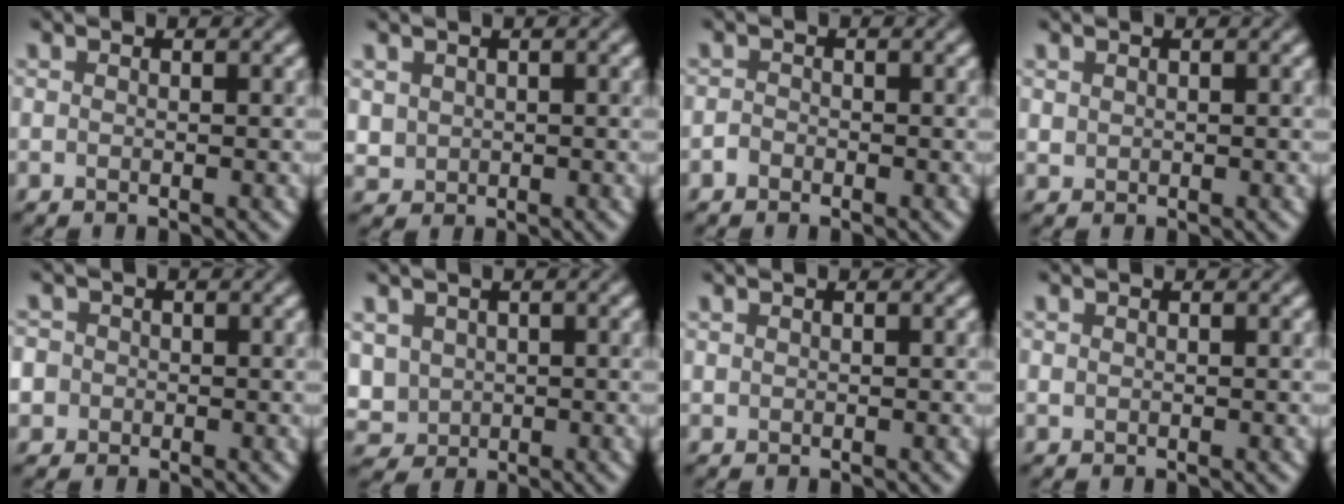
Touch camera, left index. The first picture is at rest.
{"total": 1.3, "force": [0.4, 1.2, -0.1], "torque": [0.012, -0.003, 0.013]}
{"total": 0.6, "force": [-0.5, 0.4, 0.0], "torque": [0.005, 0.004, -0.012]}
{"total": 0.6, "force": [0.3, 0.5, -0.1], "torque": [0.009, 0.001, 0.007]}
{"total": 3.9, "force": [-0.8, 3.7, 0.9], "torque": [-0.013, 0.009, -0.043]}
{"total": 2.4, "force": [0.6, 2.4, 0.3], "torque": [-0.003, 0.000, 0.018]}
{"total": 0.0}
{"total": 0.0}